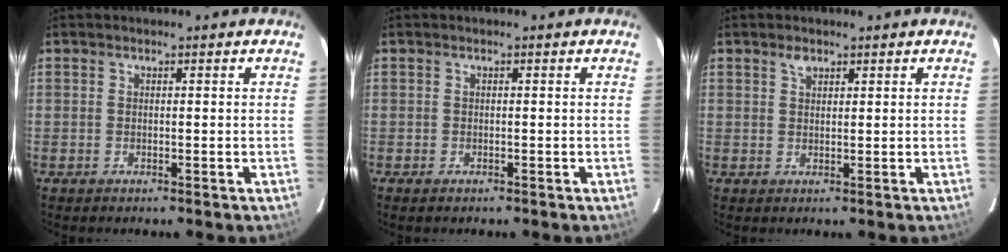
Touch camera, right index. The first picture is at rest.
{"total": 0.9, "force": [-0.7, 0.5, 0.4], "torque": [-0.008, -0.004, -0.013]}
{"total": 1.6, "force": [1.1, 0.9, 0.8], "torque": [-0.013, 0.004, 0.020]}